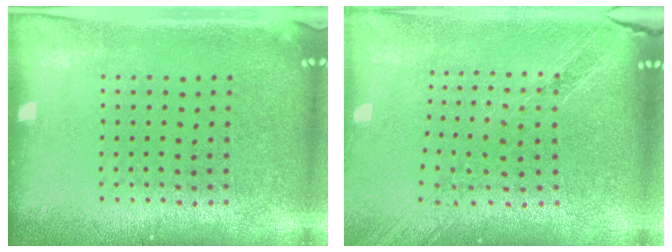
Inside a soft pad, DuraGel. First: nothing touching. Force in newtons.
{"total": 1.0, "press": 1.0, "slide": 0.2}